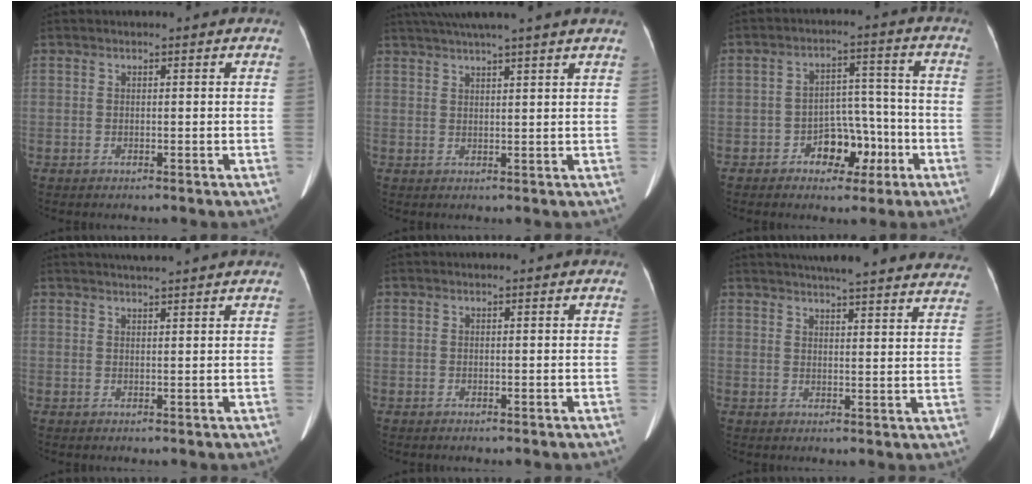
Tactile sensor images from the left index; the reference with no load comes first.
{"total": 9.9, "force": [8.4, -1.4, 5.2], "torque": [-0.083, 0.030, 0.110]}
{"total": 6.9, "force": [-3.3, 4.3, 4.3], "torque": [-0.065, 0.026, -0.048]}
{"total": 5.0, "force": [4.6, -0.5, 1.9], "torque": [-0.024, 0.026, 0.059]}
{"total": 0.0}
{"total": 26.1, "force": [23.9, 3.0, 9.9], "torque": [-0.144, -0.039, 0.278]}